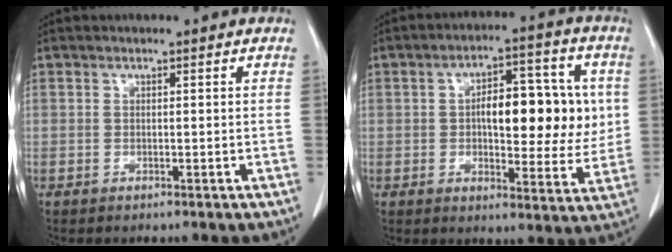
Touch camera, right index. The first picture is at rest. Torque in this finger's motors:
{"motor_torque": [0.52, 0.17, 0.49, 0.12]}